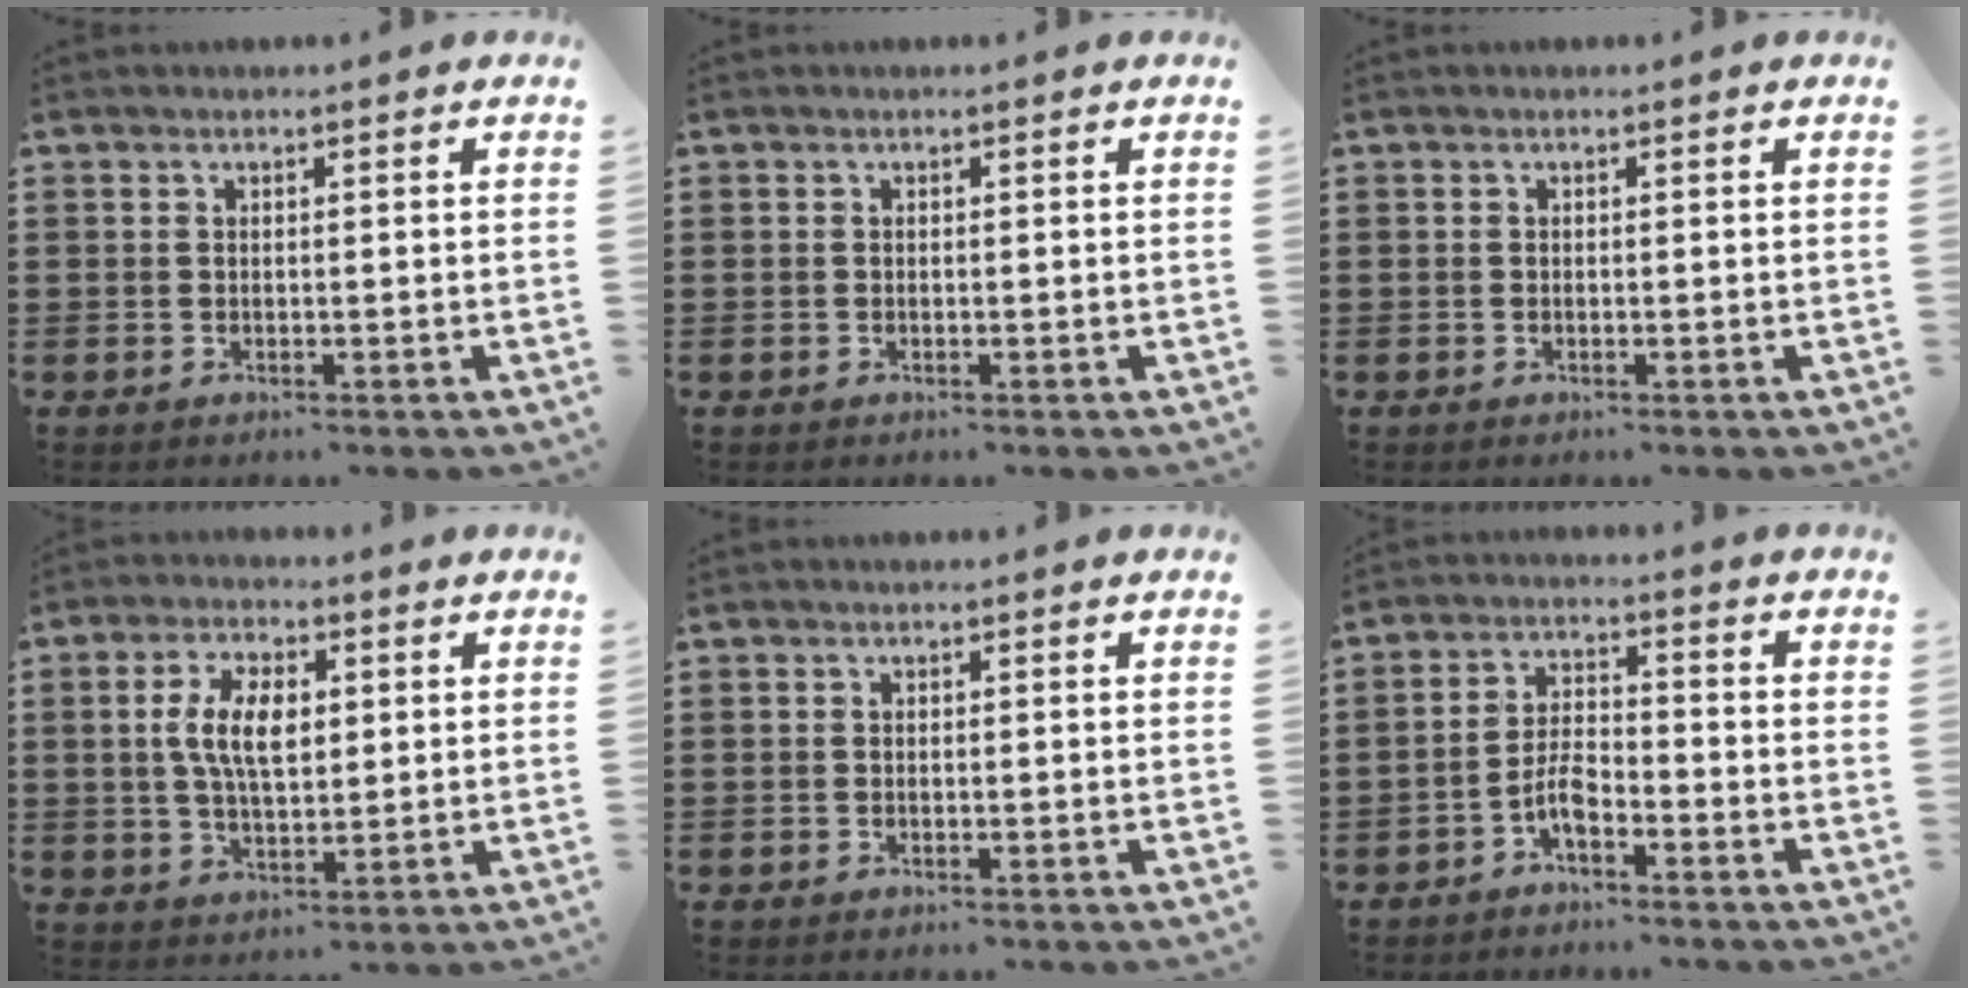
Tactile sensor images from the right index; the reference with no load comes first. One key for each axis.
{"total": 0.0}
{"total": 0.0}
{"total": 7.3, "fx": 1.2, "fy": 3.7, "fz": 6.2, "tx": -0.134, "ty": 0.011, "tz": 0.017}
{"total": 0.0}
{"total": 4.6, "fx": -2.7, "fy": 1.6, "fz": 3.3, "tx": -0.080, "ty": 0.001, "tz": -0.058}